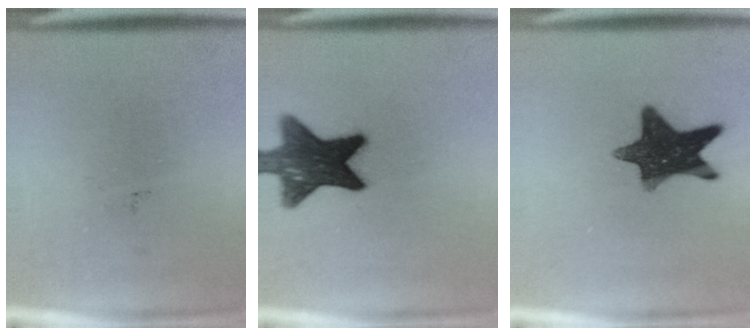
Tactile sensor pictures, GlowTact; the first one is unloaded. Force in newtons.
{"total": 13.1}
{"total": 12.3}